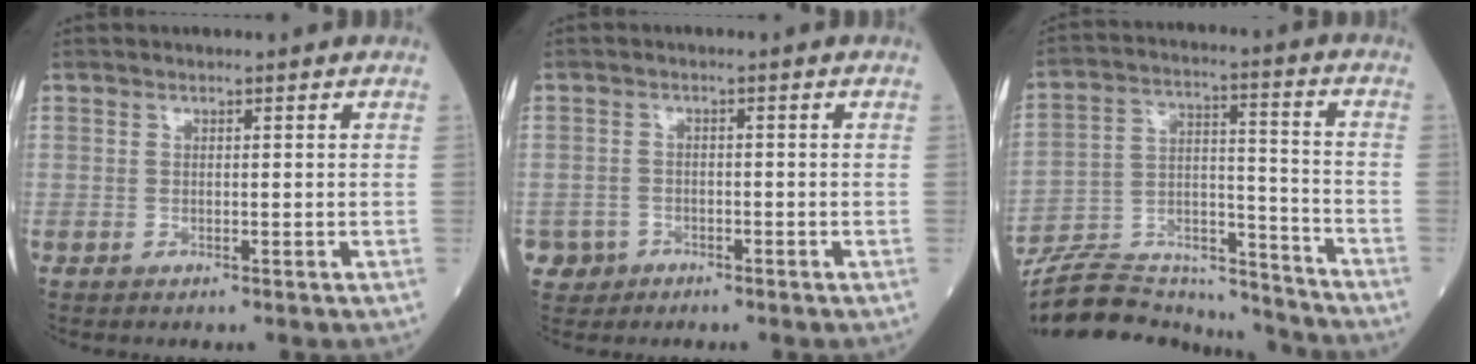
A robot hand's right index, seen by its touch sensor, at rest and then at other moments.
{"total": 3.3, "force": [-1.8, 2.8, -0.3], "torque": [0.007, 0.011, -0.031]}
{"total": 18.5, "force": [-17.6, 3.9, 4.3], "torque": [-0.096, 0.035, -0.281]}